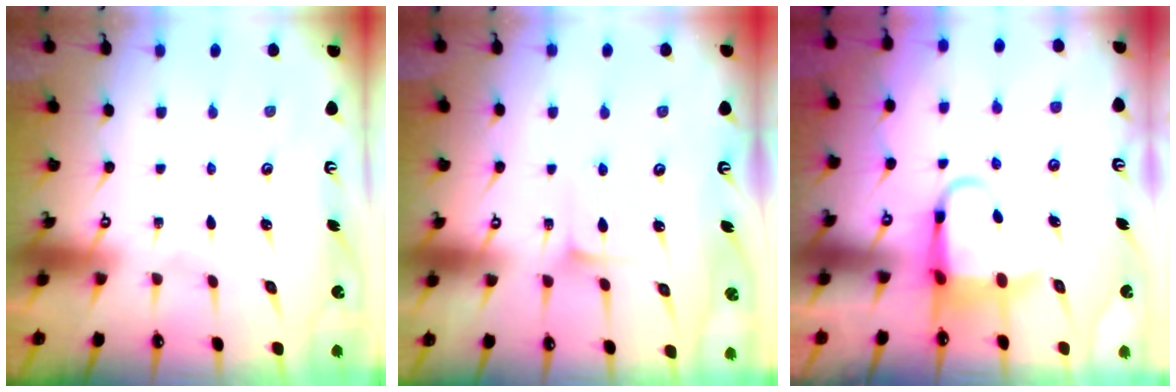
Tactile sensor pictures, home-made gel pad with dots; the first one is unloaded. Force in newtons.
{"total": 5.5, "press": 5.5, "slide": 0.7}
{"total": 5.3, "press": 5.2, "slide": 0.8}